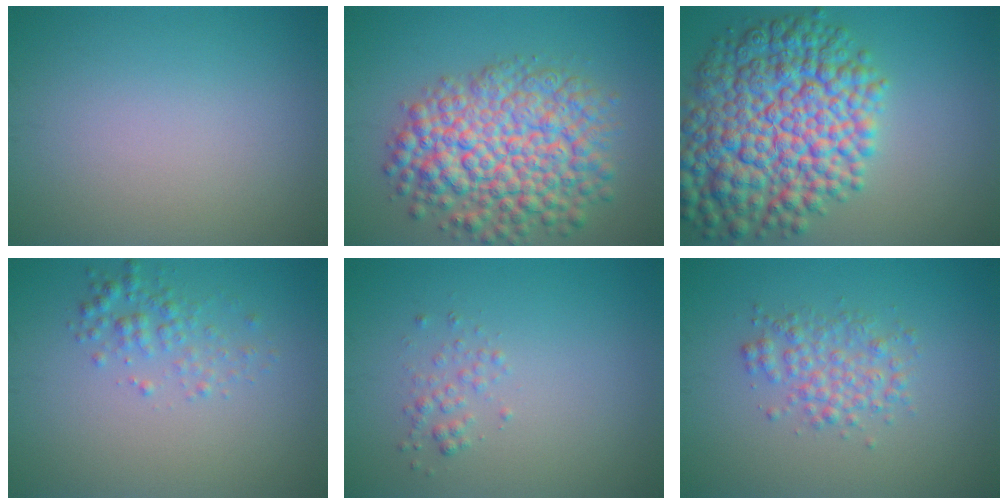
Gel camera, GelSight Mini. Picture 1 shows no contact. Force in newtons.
{"total": 9.9, "press": 9.9, "slide": 0.3}
{"total": 12.6, "press": 12.6, "slide": 0.3}
{"total": 2.0, "press": 2.0, "slide": 0.1}
{"total": 1.2, "press": 1.2, "slide": 0.1}
{"total": 2.7, "press": 2.7, "slide": 0.0}